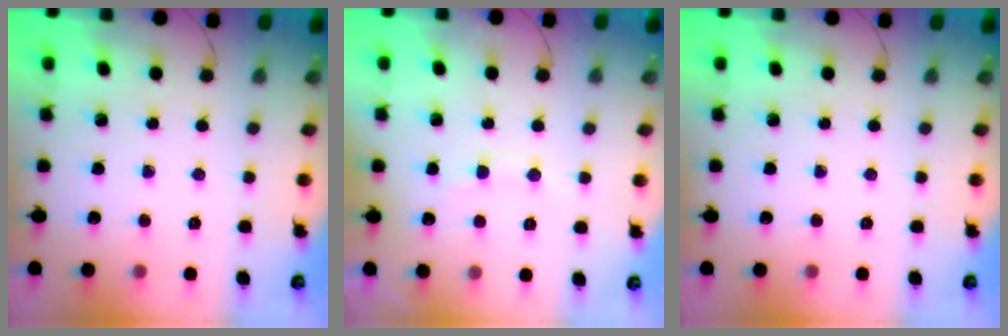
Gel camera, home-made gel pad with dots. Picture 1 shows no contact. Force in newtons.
{"total": 7.2, "press": 7.1, "slide": 1.4}
{"total": 0.0}